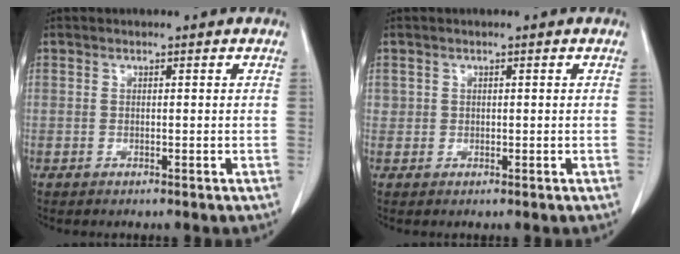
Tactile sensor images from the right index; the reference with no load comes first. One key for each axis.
{"total": 0.8, "fx": 0.2, "fy": 0.8, "fz": 0.1, "tx": 0.009, "ty": 0.002, "tz": 0.001}